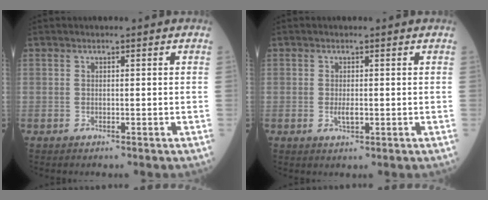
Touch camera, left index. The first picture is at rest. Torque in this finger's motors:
{"motor_torque": [0.47, 0.19, 0.04, 0.01]}